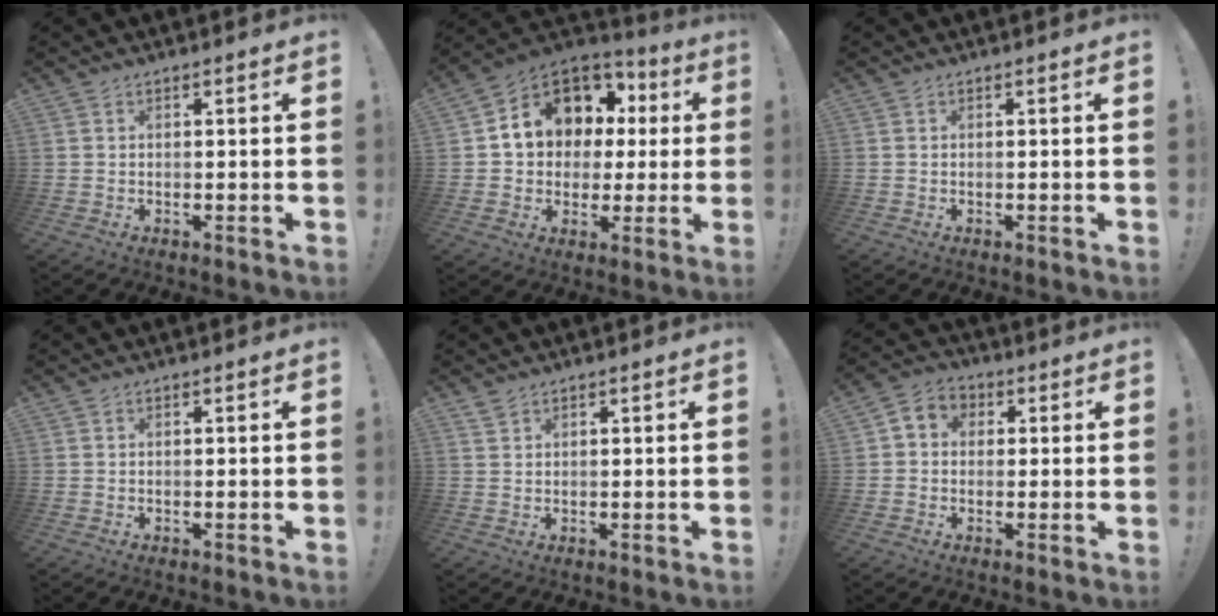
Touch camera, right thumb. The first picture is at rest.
{"total": 12.6, "force": [4.4, 10.3, 5.6], "torque": [-0.085, -0.028, 0.095]}
{"total": 0.0}
{"total": 0.0}
{"total": 1.8, "force": [1.6, 0.8, 0.4], "torque": [-0.007, -0.006, 0.030]}
{"total": 4.9, "force": [-0.3, 4.3, 2.2], "torque": [-0.027, 0.011, -0.003]}